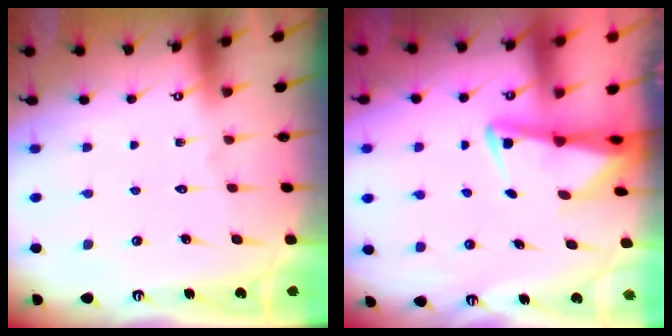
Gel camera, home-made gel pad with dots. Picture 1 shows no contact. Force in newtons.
{"total": 2.8, "press": 2.7, "slide": 0.6}